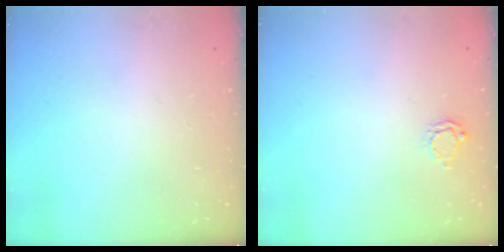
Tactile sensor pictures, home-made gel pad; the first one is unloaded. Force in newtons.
{"total": 3.6, "press": 3.6, "slide": 0.4}